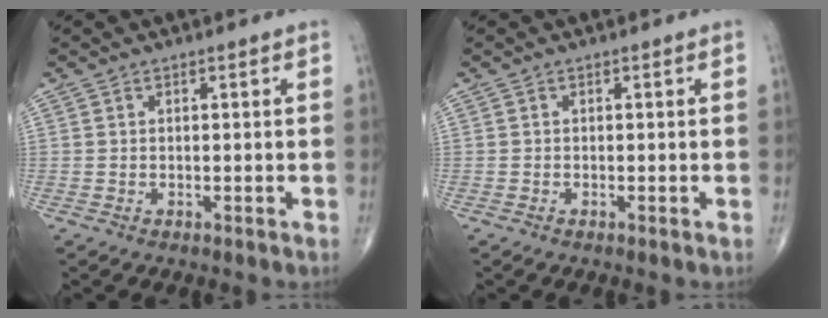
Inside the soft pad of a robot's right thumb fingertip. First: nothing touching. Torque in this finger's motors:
{"motor_torque": [3.12, 1.88, -0.14, -0.22, 0.00]}